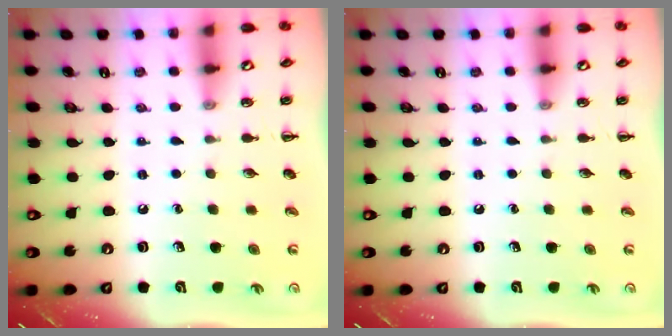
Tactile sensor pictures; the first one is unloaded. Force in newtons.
{"total": 0.0}